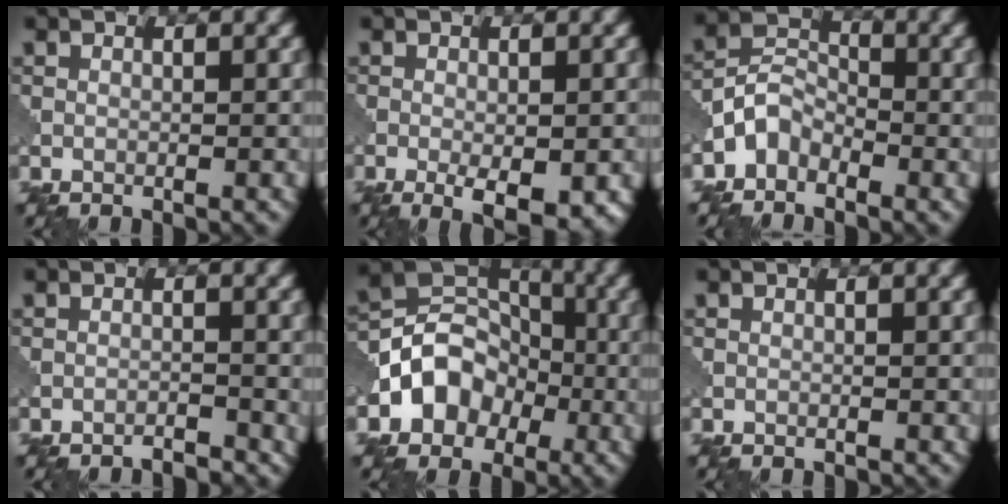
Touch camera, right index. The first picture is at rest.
{"total": 4.0, "force": [-1.4, 1.3, 3.6], "torque": [-0.053, -0.008, -0.016]}
{"total": 3.2, "force": [-2.2, 2.0, 1.2], "torque": [-0.024, 0.013, -0.056]}
{"total": 1.1, "force": [-1.0, 0.1, 0.3], "torque": [-0.002, 0.001, -0.020]}
{"total": 5.9, "force": [-2.0, 4.8, 2.8], "torque": [-0.022, 0.014, -0.046]}
{"total": 0.0}